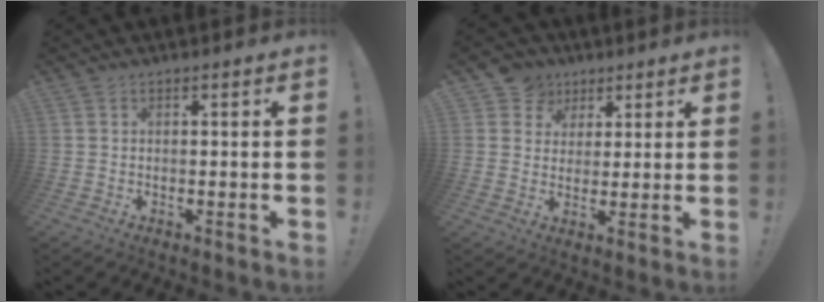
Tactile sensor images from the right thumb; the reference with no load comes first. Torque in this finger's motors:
{"motor_torque": [0.24, 0.76, 0.34, -0.05, 0.00]}